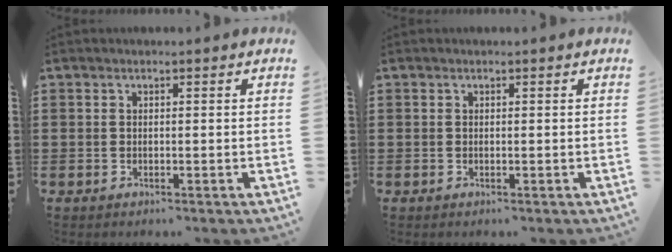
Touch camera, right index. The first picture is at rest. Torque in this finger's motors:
{"motor_torque": [-0.01, 0.01, 0.00, 0.00]}